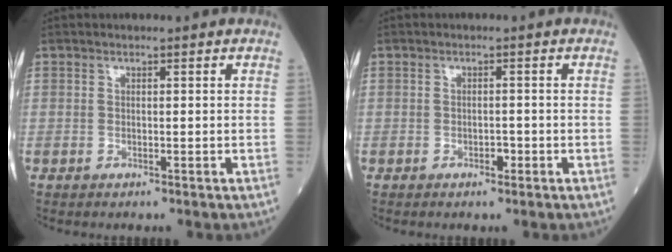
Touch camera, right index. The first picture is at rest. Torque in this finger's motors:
{"motor_torque": [-0.06, -0.05, -0.04, 0.01]}